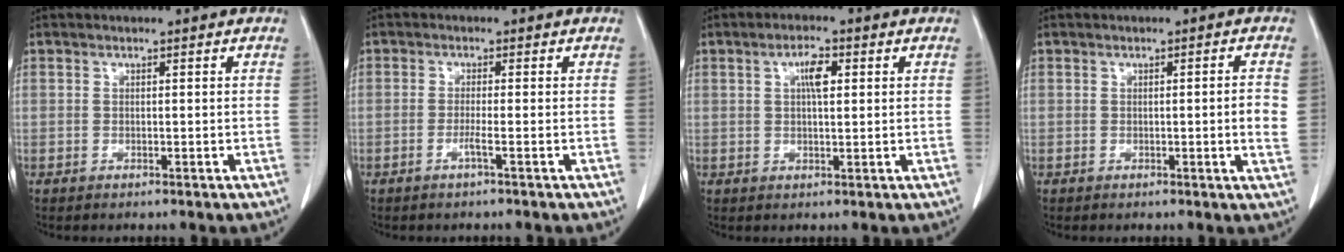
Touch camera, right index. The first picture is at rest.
{"total": 1.7, "force": [-0.8, -0.4, 1.4], "torque": [-0.027, -0.002, -0.018]}
{"total": 3.6, "force": [1.1, 1.0, 3.3], "torque": [-0.060, 0.003, 0.017]}
{"total": 3.2, "force": [0.0, 0.0, 3.2], "torque": [-0.045, -0.001, -0.002]}